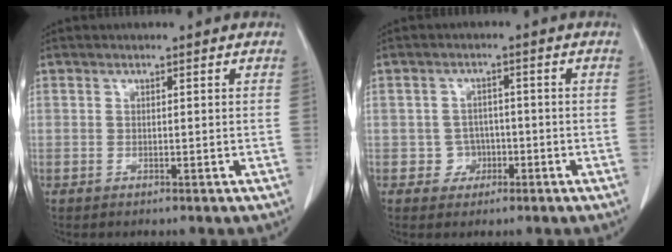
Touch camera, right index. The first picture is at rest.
{"total": 3.0, "force": [-1.0, 2.8, 0.2], "torque": [0.009, 0.013, -0.014]}